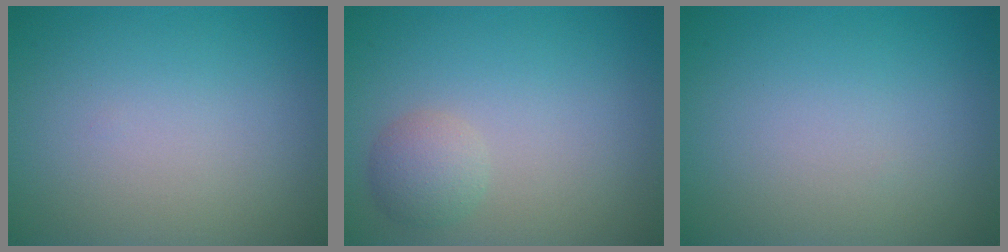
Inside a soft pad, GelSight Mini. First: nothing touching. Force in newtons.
{"total": 2.1, "press": 2.1, "slide": 0.0}
{"total": 0.0}